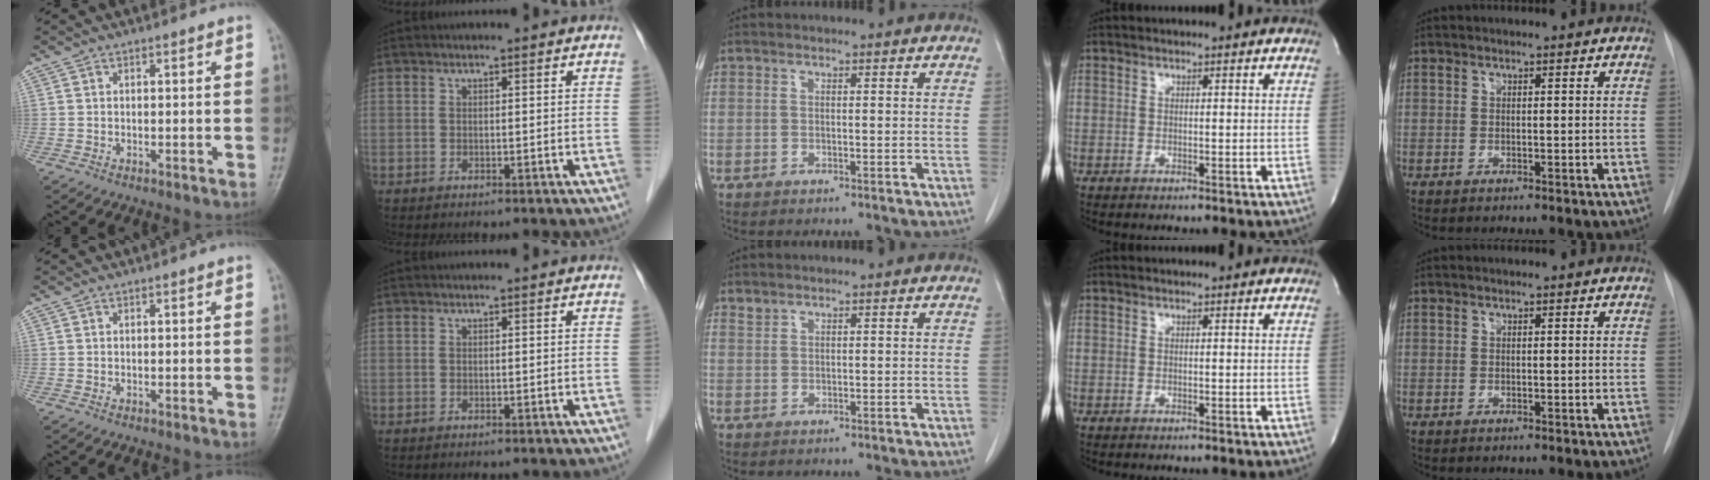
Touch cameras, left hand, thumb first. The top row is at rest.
{"middle": {"total": 0.8, "force": [0.8, 0.1, -0.1], "torque": [-0.004, 0.002, 0.019]}}